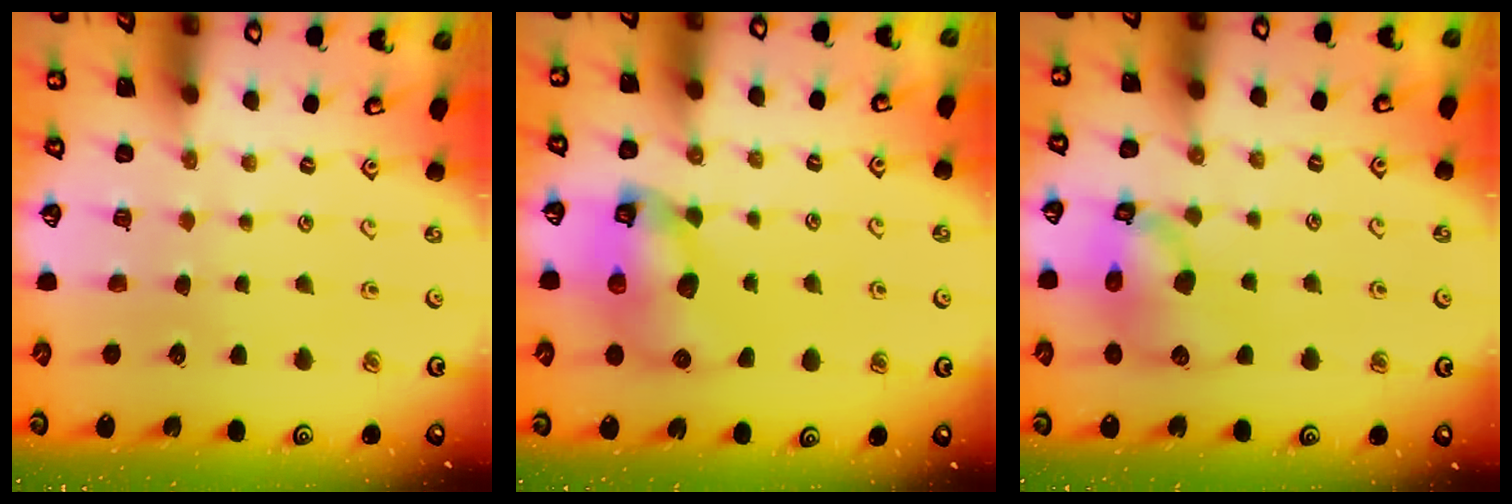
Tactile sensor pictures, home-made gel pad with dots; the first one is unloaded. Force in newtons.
{"total": 10.5, "press": 10.4, "slide": 1.6}
{"total": 11.2, "press": 11.1, "slide": 1.6}